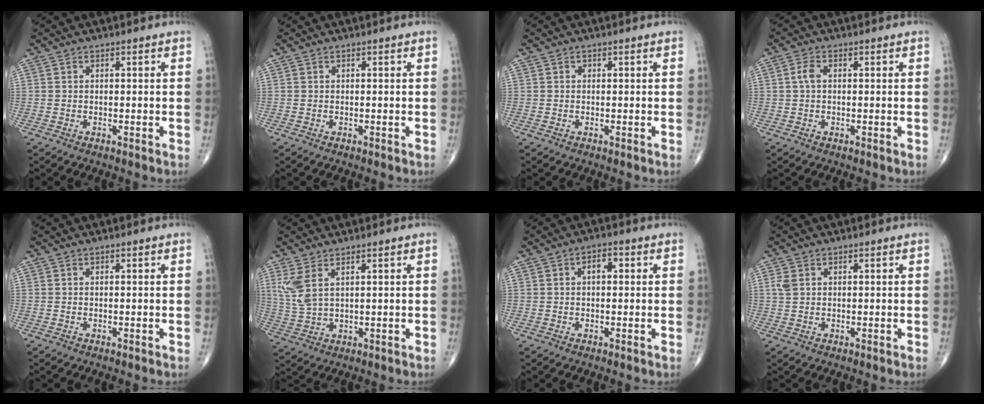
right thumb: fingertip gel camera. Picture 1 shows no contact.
{"total": 0.0}
{"total": 0.0}
{"total": 2.2, "force": [0.2, 1.3, 1.8], "torque": [-0.039, 0.006, 0.002]}
{"total": 0.0}
{"total": 5.7, "force": [2.6, 2.4, 4.5], "torque": [-0.112, -0.007, 0.065]}
{"total": 2.8, "force": [0.5, 1.5, 2.3], "torque": [-0.026, 0.011, 0.003]}
{"total": 1.9, "force": [0.7, 1.3, 1.2], "torque": [-0.032, 0.005, 0.019]}